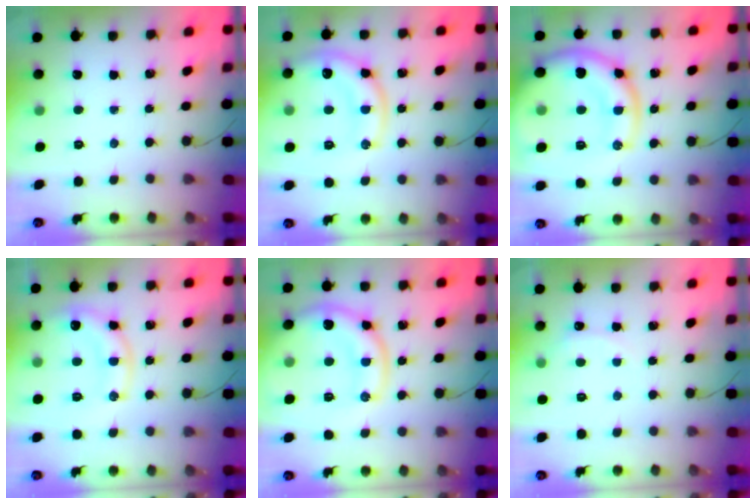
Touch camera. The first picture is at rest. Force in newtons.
{"total": 13.7, "press": 13.6, "slide": 1.9}
{"total": 18.3, "press": 18.2, "slide": 2.2}
{"total": 13.2, "press": 13.2, "slide": 0.8}
{"total": 15.1, "press": 15.0, "slide": 0.9}
{"total": 4.9, "press": 4.8, "slide": 0.9}